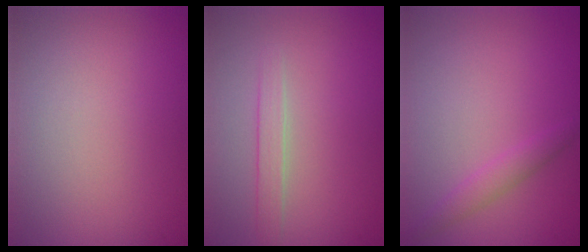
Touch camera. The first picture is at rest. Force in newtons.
{"total": 1.5, "press": 1.5, "slide": 0.1}
{"total": 1.4, "press": 1.4, "slide": 0.1}